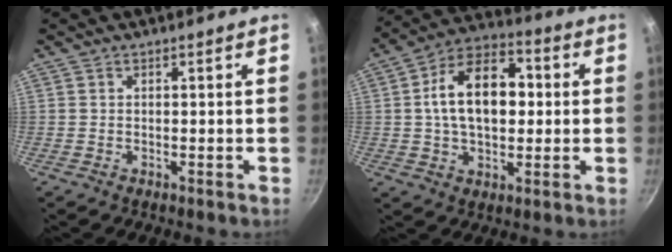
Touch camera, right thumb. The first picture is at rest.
{"total": 16.0, "force": [1.4, 10.1, 12.3], "torque": [-0.166, 0.026, 0.010]}